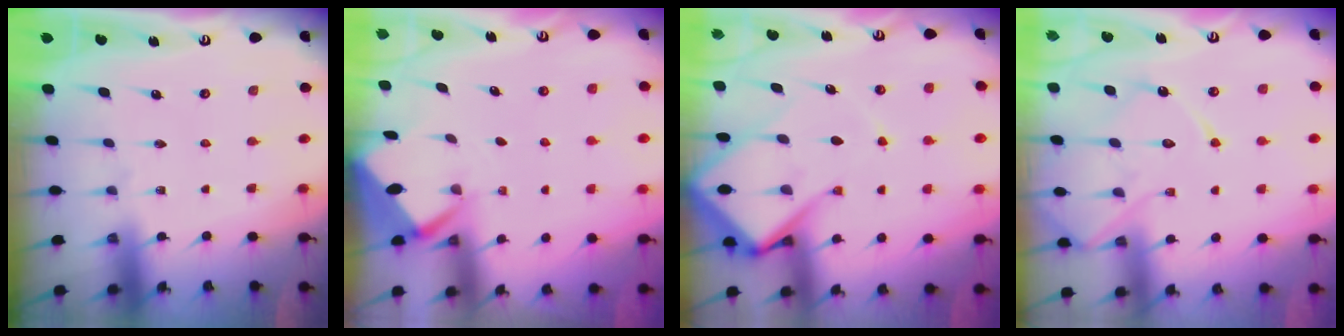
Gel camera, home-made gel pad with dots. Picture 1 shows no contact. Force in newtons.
{"total": 2.6, "press": 2.6, "slide": 0.3}
{"total": 16.7, "press": 16.6, "slide": 1.7}
{"total": 12.8, "press": 12.8, "slide": 1.1}